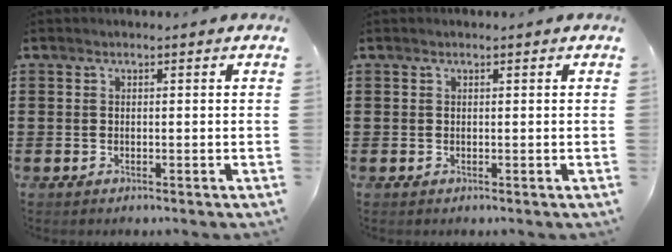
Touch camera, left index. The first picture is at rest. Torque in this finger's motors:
{"motor_torque": [-0.38, -1.59, -0.06, -0.01]}